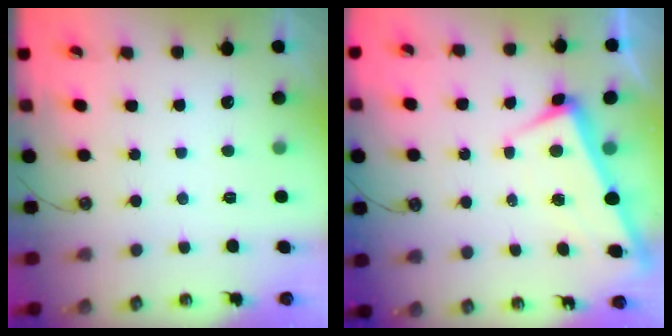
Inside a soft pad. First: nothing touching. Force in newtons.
{"total": 1.9, "press": 1.8, "slide": 0.6}